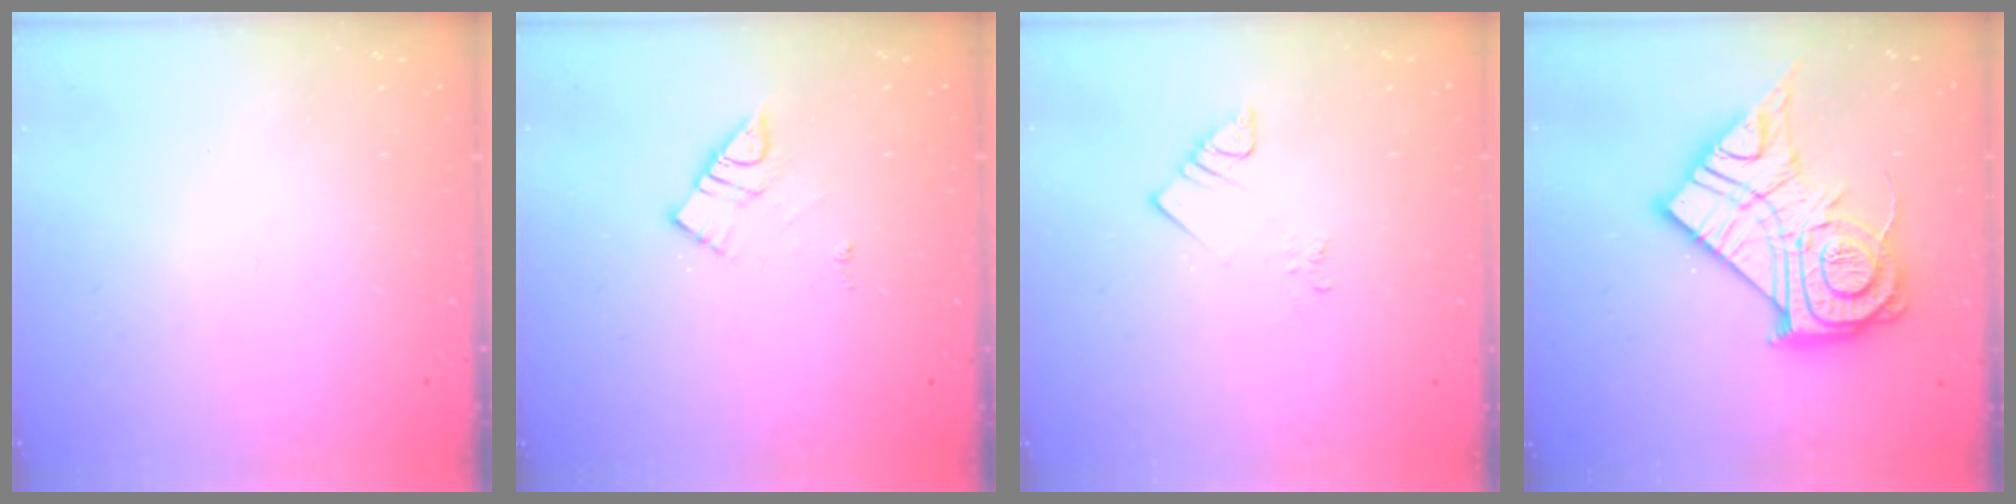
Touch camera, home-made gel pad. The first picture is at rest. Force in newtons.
{"total": 9.3, "press": 9.3, "slide": 0.5}
{"total": 2.1, "press": 2.0, "slide": 0.5}
{"total": 23.3, "press": 23.3, "slide": 1.7}